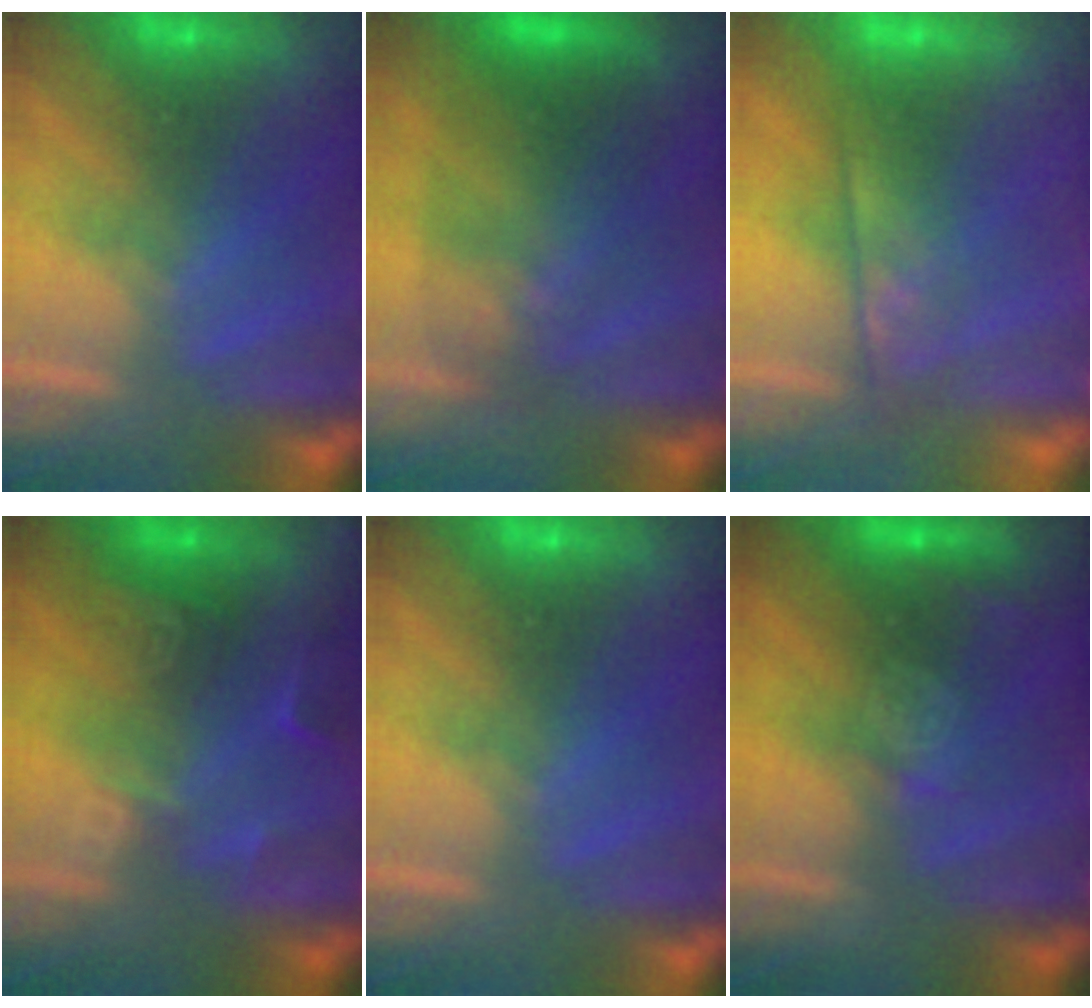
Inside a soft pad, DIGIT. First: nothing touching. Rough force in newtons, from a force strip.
{"total": 3.3}
{"total": 3.8}
{"total": 2.6}
{"total": 0.0}
{"total": 3.7}